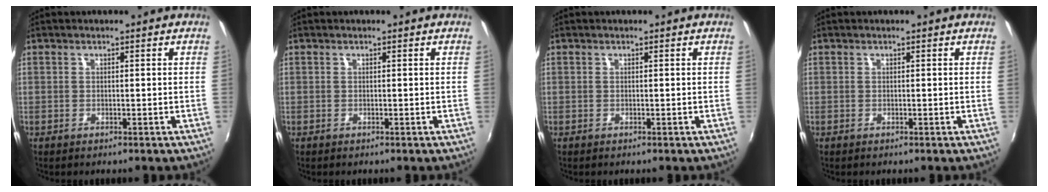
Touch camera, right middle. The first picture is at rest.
{"total": 0.0}
{"total": 0.0}
{"total": 0.0}